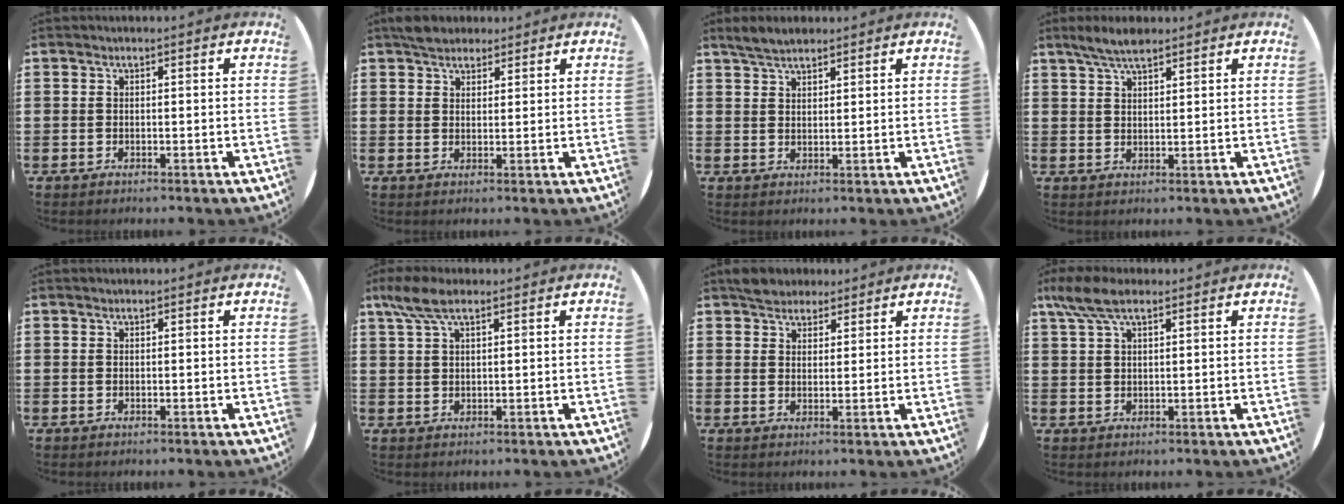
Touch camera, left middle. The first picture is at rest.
{"total": 3.0, "force": [2.7, 1.3, 0.3], "torque": [-0.004, 0.002, 0.051]}
{"total": 3.2, "force": [2.9, 1.0, 1.1], "torque": [-0.026, 0.003, 0.053]}
{"total": 4.2, "force": [3.5, 1.0, 2.0], "torque": [-0.047, -0.001, 0.063]}
{"total": 0.0}
{"total": 4.5, "force": [3.0, 1.5, 3.1], "torque": [-0.067, 0.006, 0.054]}
{"total": 3.3, "force": [2.9, 1.5, 0.0], "torque": [-0.001, 0.004, 0.055]}
{"total": 5.0, "force": [3.4, 1.7, 3.3], "torque": [-0.073, 0.003, 0.061]}